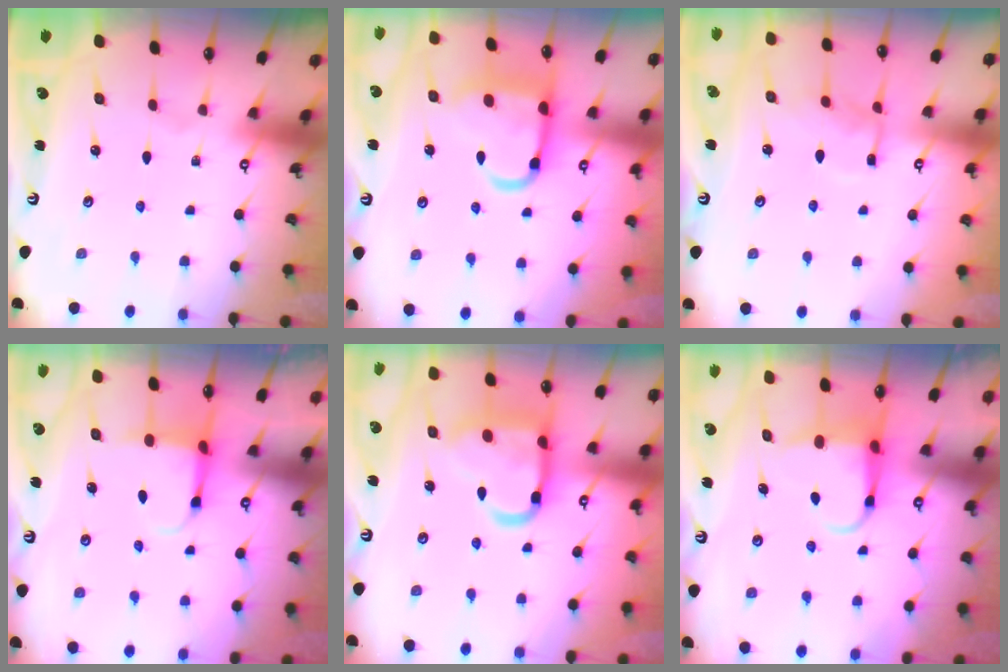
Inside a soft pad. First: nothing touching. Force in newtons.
{"total": 13.0, "press": 13.0, "slide": 1.2}
{"total": 7.6, "press": 7.6, "slide": 0.5}
{"total": 3.9, "press": 3.7, "slide": 1.3}
{"total": 17.4, "press": 17.3, "slide": 1.5}
{"total": 5.0, "press": 5.0, "slide": 0.2}